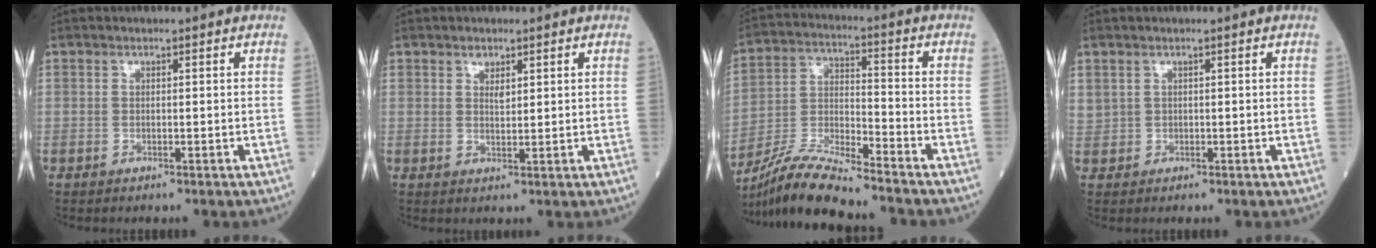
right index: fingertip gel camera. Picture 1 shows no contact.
{"total": 1.7, "force": [1.1, 0.8, 1.0], "torque": [-0.018, -0.002, 0.023]}
{"total": 11.9, "force": [-10.9, -0.1, 4.7], "torque": [-0.094, -0.008, -0.205]}
{"total": 1.4, "force": [0.8, 1.0, 0.2], "torque": [-0.003, 0.013, 0.020]}